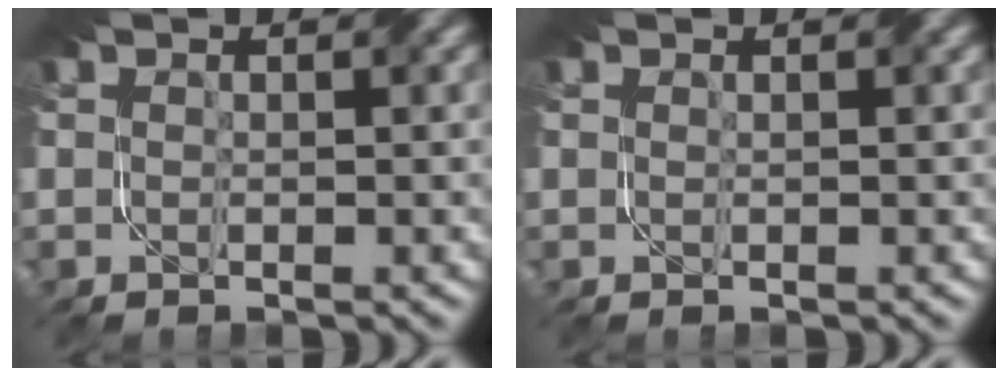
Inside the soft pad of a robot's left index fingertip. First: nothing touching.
{"total": 0.0}